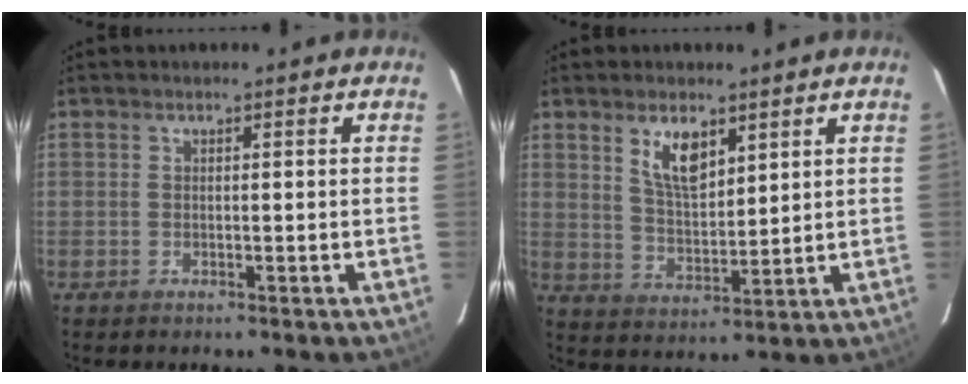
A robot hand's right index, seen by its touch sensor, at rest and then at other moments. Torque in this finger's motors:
{"motor_torque": [0.20, 0.05, 0.19, 0.06]}